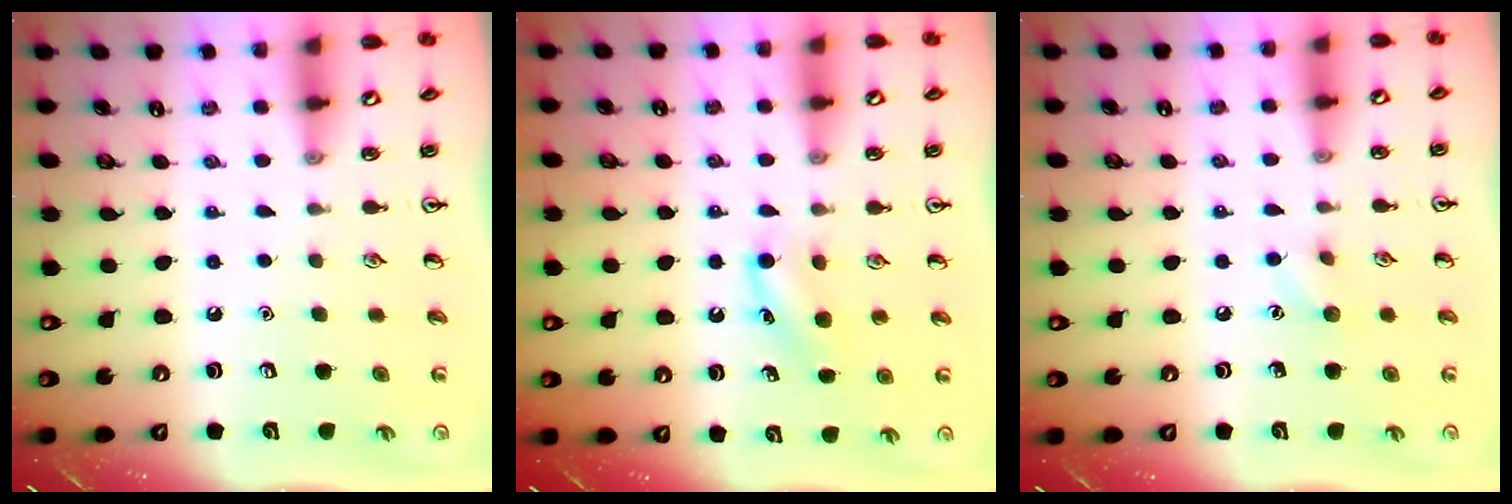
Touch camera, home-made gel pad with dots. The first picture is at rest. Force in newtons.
{"total": 6.0, "press": 5.8, "slide": 1.5}
{"total": 5.6, "press": 5.4, "slide": 1.6}